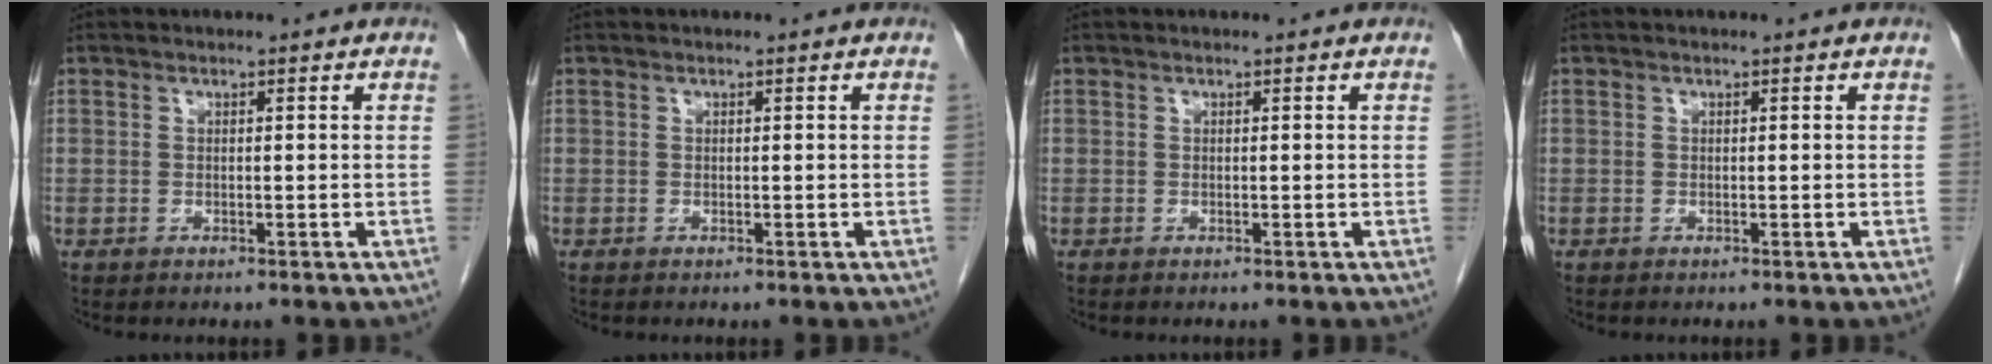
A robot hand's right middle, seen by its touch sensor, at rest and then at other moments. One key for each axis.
{"total": 0.0}
{"total": 0.0}
{"total": 0.0}